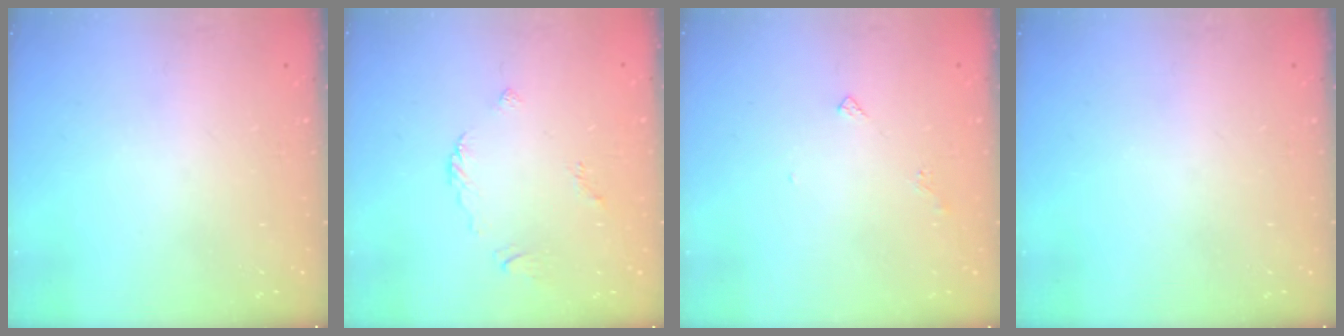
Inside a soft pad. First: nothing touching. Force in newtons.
{"total": 2.2, "press": 2.1, "slide": 0.7}
{"total": 3.8, "press": 3.7, "slide": 0.8}
{"total": 0.0}